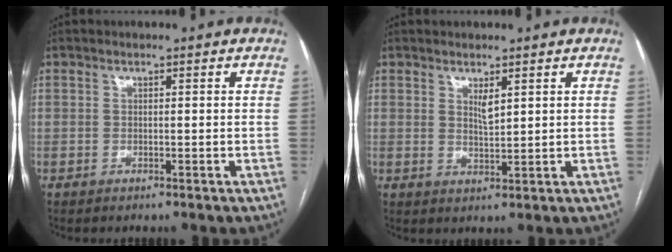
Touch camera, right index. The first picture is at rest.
{"total": 2.1, "force": [1.2, 0.4, 1.7], "torque": [-0.035, -0.006, 0.026]}